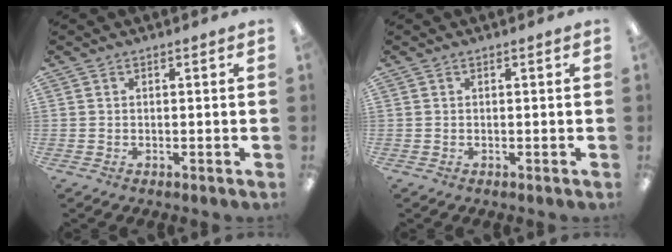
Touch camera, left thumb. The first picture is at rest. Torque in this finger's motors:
{"motor_torque": [-0.01, 0.02, 0.00, 0.00, 0.00]}